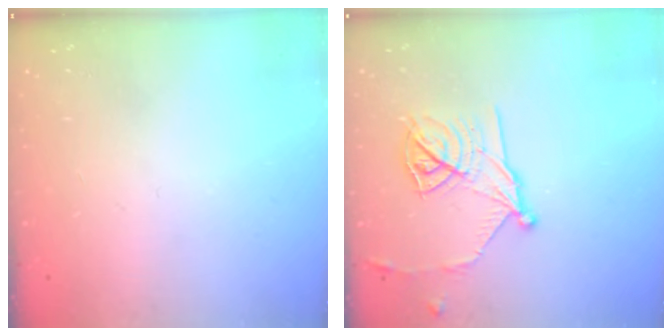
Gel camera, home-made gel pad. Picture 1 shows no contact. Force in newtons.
{"total": 14.7, "press": 14.7, "slide": 0.6}